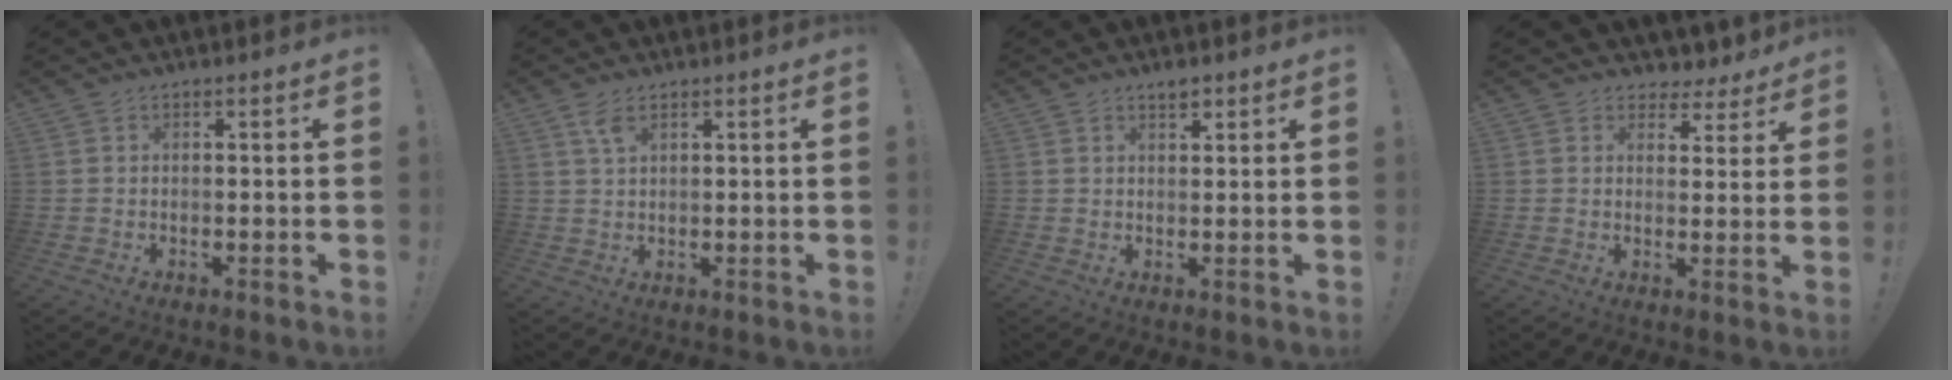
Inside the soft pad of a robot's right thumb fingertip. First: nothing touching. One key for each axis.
{"total": 3.7, "fx": 2.1, "fy": 1.5, "fz": 2.6, "tx": -0.054, "ty": -0.003, "tz": 0.039}
{"total": 2.3, "fx": 1.8, "fy": 0.7, "fz": 1.3, "tx": -0.010, "ty": -0.012, "tz": 0.027}
{"total": 4.6, "fx": 3.6, "fy": 2.7, "fz": 0.7, "tx": 0.006, "ty": -0.037, "tz": 0.064}